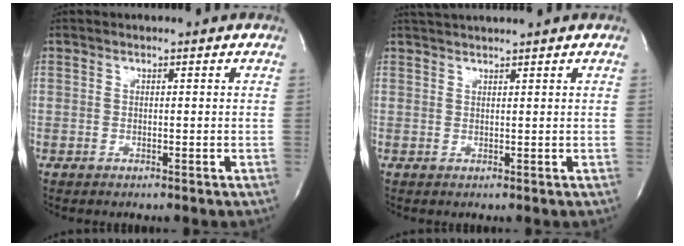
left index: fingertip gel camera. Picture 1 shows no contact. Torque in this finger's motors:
{"motor_torque": [-0.48, -0.34, 0.01, 0.02]}